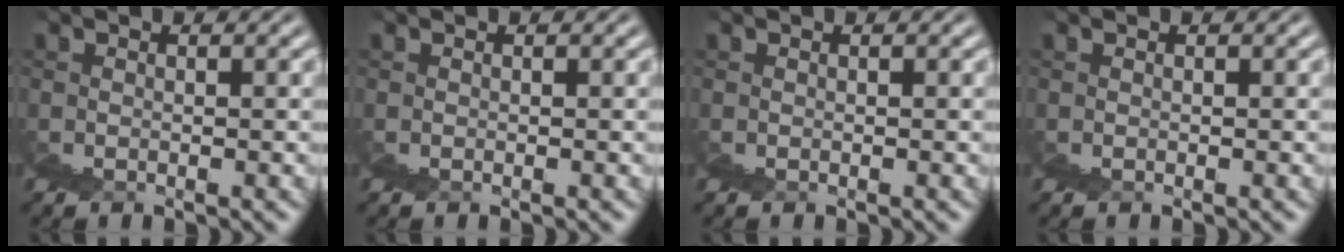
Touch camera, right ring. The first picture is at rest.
{"total": 0.0}
{"total": 0.0}
{"total": 0.0}